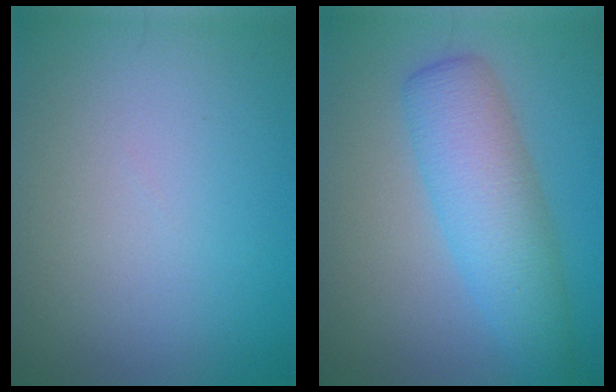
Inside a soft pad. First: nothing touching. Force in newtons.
{"total": 5.9, "press": 5.9, "slide": 0.3}